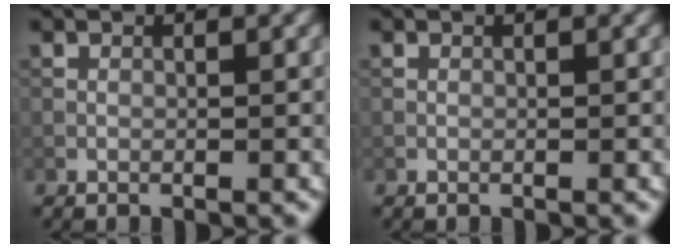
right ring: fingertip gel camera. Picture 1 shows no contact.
{"total": 0.0}